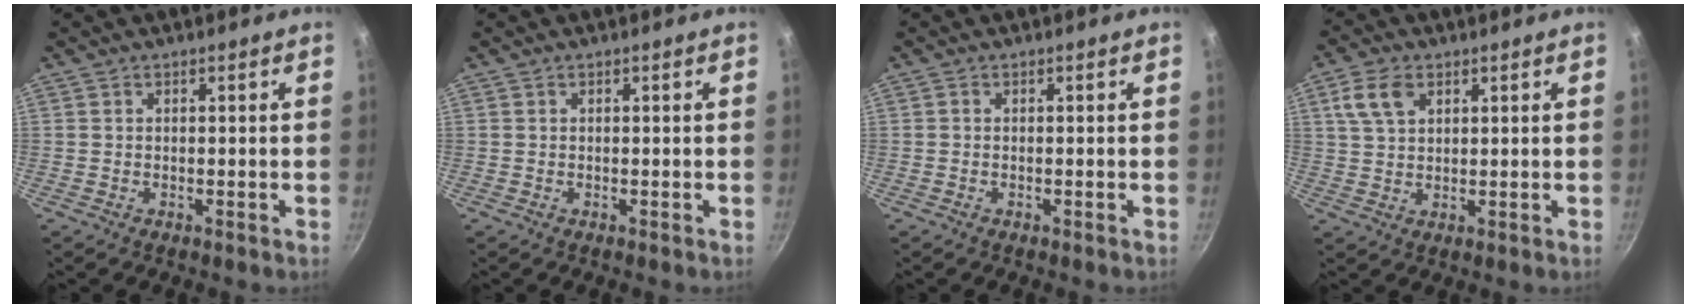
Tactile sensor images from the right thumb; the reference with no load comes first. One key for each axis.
{"total": 0.0}
{"total": 0.0}
{"total": 6.4, "fx": 2.8, "fy": 4.1, "fz": 4.1, "tx": -0.069, "ty": 0.001, "tz": 0.053}